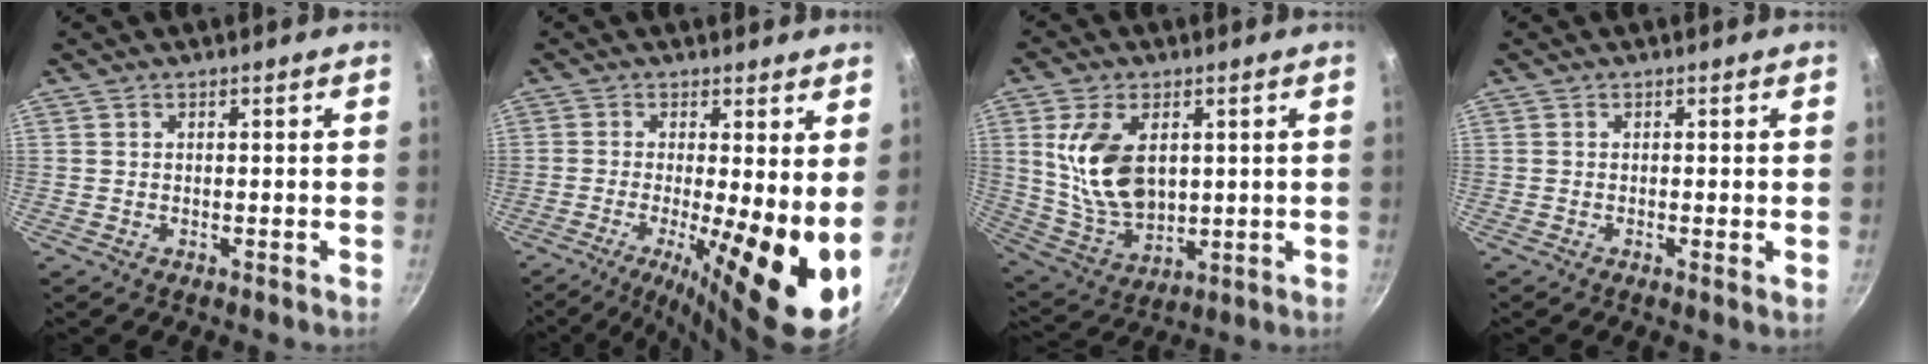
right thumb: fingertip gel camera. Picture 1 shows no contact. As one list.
[{"total": 14.2, "force": [-1.7, 3.2, 13.7], "torque": [-0.208, -0.022, -0.027]}, {"total": 14.2, "force": [3.0, 9.0, 10.7], "torque": [-0.184, -0.025, 0.071]}, {"total": 0.7, "force": [0.0, 0.1, 0.7], "torque": [-0.010, -0.005, -0.003]}]